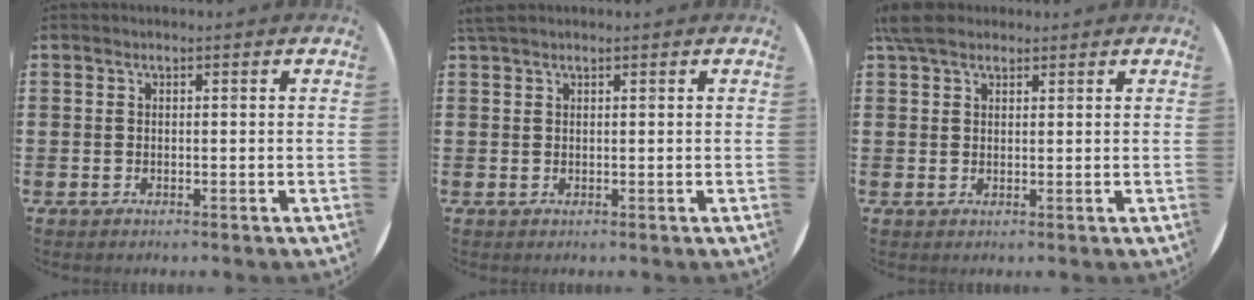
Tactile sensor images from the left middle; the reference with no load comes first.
{"total": 1.0, "force": [0.9, 0.1, 0.3], "torque": [-0.008, 0.003, 0.017]}
{"total": 3.4, "force": [2.7, 1.4, 1.4], "torque": [-0.026, 0.003, 0.051]}